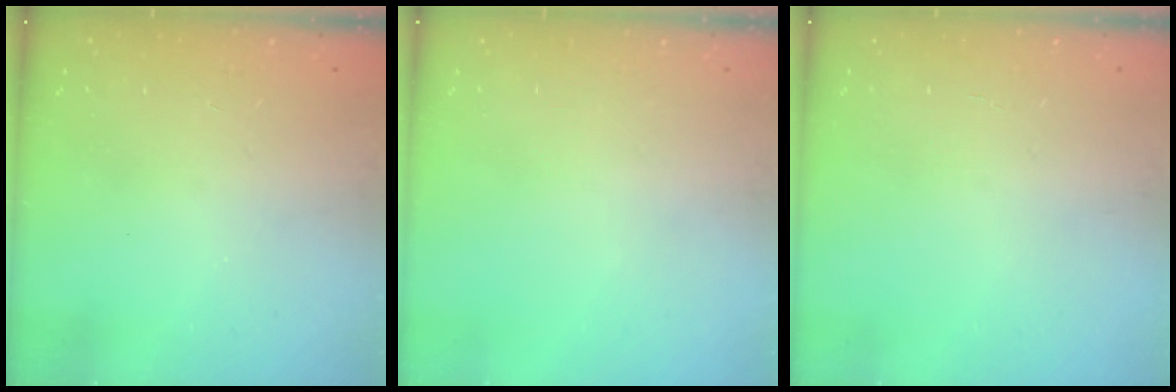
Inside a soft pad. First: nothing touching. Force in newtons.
{"total": 0.0}
{"total": 1.7, "press": 1.7, "slide": 0.1}